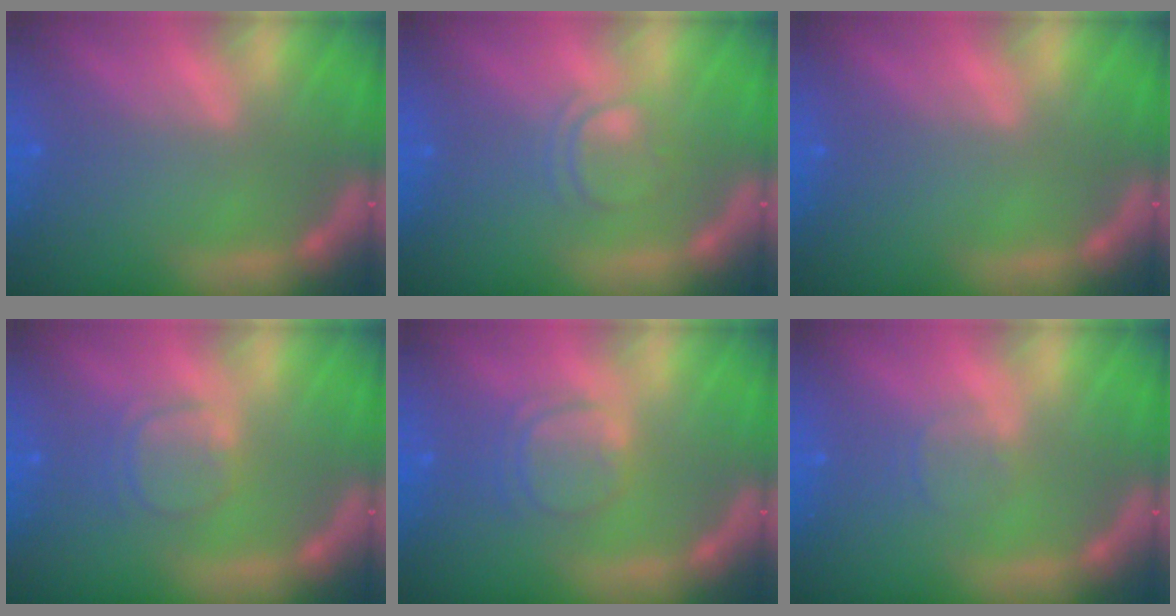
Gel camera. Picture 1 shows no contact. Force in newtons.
{"total": 2.4}
{"total": 0.0}
{"total": 3.0}
{"total": 3.5}
{"total": 1.4}